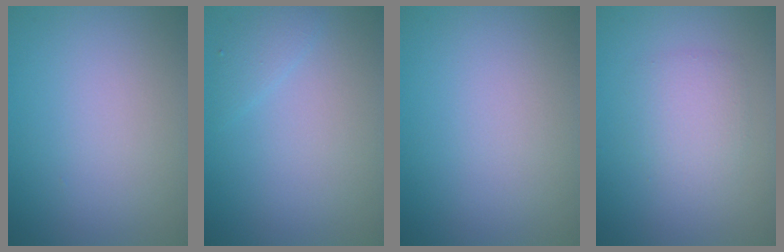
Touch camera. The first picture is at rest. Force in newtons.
{"total": 1.2, "press": 1.2, "slide": 0.1}
{"total": 0.0}
{"total": 2.3, "press": 2.3, "slide": 0.1}